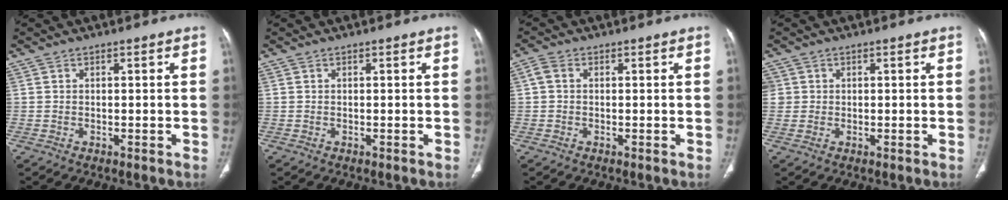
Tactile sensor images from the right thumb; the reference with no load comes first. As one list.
[{"total": 0.0}, {"total": 1.9, "force": [0.3, 1.4, 1.3], "torque": [-0.027, 0.005, 0.002]}, {"total": 1.8, "force": [0.3, 1.7, 0.2], "torque": [0.012, 0.004, 0.003]}]